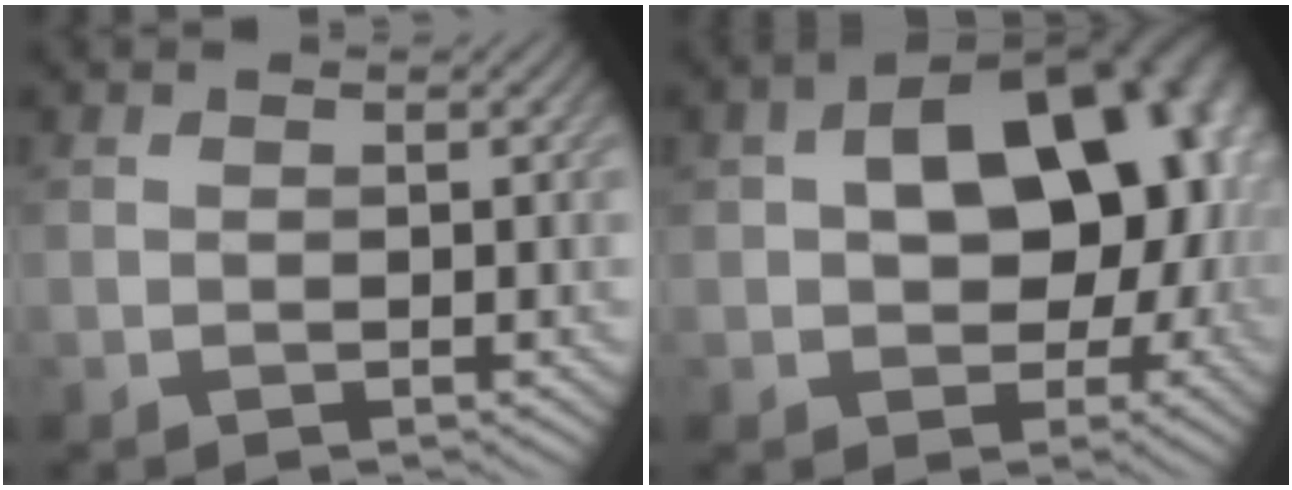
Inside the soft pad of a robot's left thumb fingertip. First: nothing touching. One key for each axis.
{"total": 15.8, "fx": 1.1, "fy": 10.8, "fz": 11.6, "tx": -0.112, "ty": 0.010, "tz": 0.014}